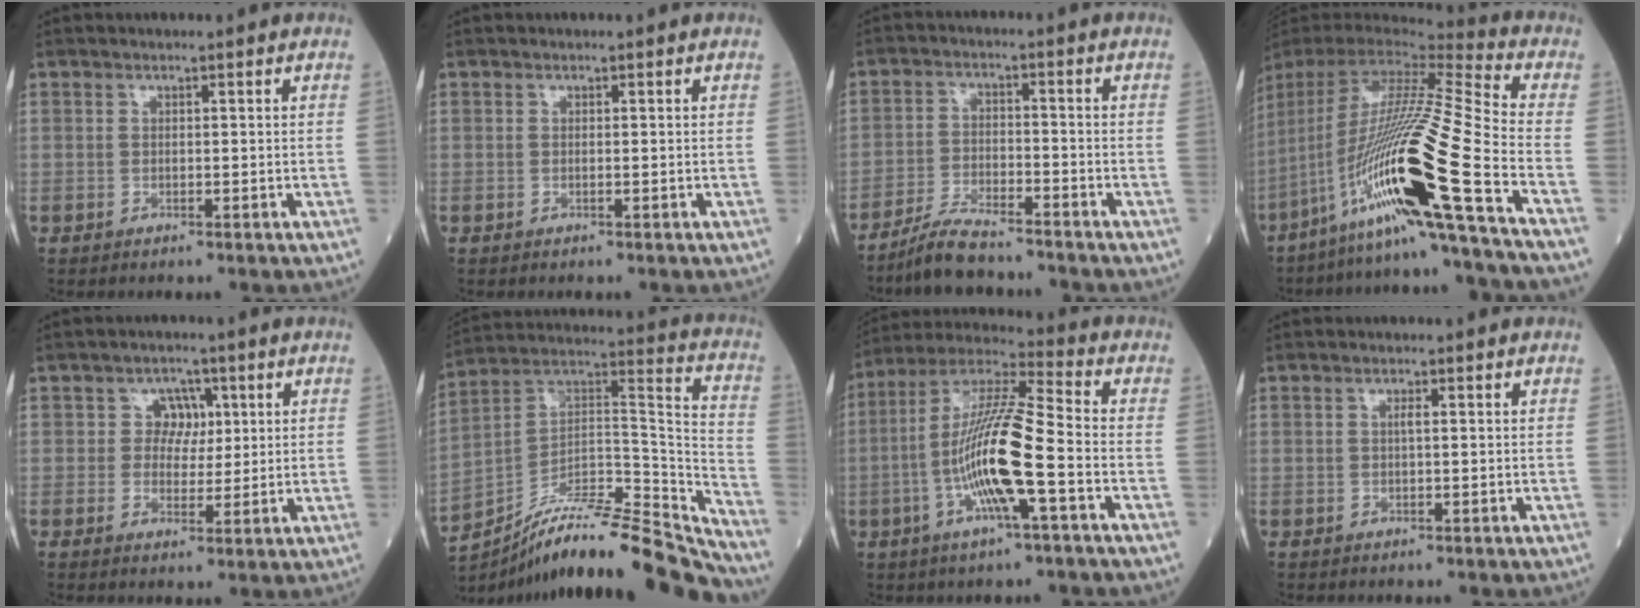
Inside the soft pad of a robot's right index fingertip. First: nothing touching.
{"total": 0.0}
{"total": 6.6, "force": [-5.9, 1.0, 2.8], "torque": [-0.056, -0.015, -0.113]}
{"total": 25.1, "force": [-10.5, -1.2, 22.8], "torque": [-0.443, -0.033, -0.196]}
{"total": 4.0, "force": [1.1, 3.4, 1.8], "torque": [-0.013, 0.008, 0.014]}
{"total": 24.3, "force": [-21.7, 2.7, 10.7], "torque": [-0.141, 0.036, -0.347]}
{"total": 15.2, "force": [-3.7, 1.1, 14.7], "torque": [-0.292, 0.001, -0.075]}
{"total": 0.9, "force": [0.2, 0.1, 0.9], "torque": [-0.017, 0.002, 0.002]}